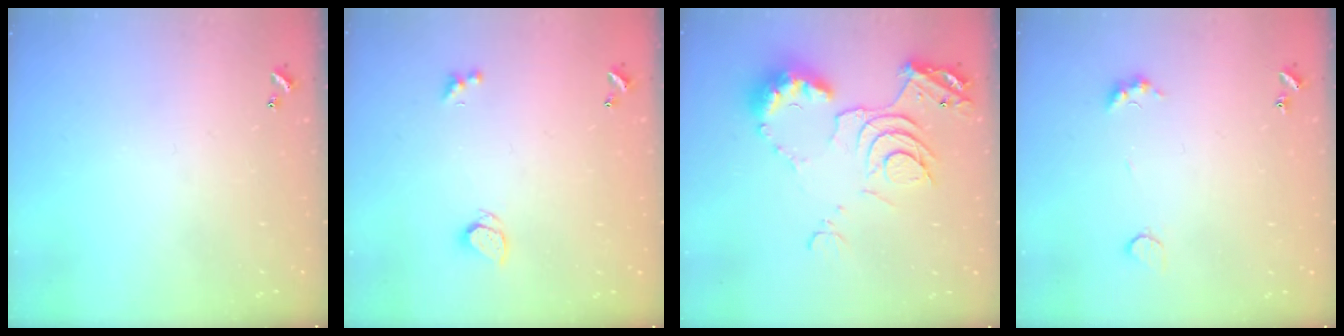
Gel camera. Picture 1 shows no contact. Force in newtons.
{"total": 2.0, "press": 2.0, "slide": 0.5}
{"total": 12.5, "press": 12.4, "slide": 1.6}
{"total": 3.5, "press": 3.4, "slide": 0.7}